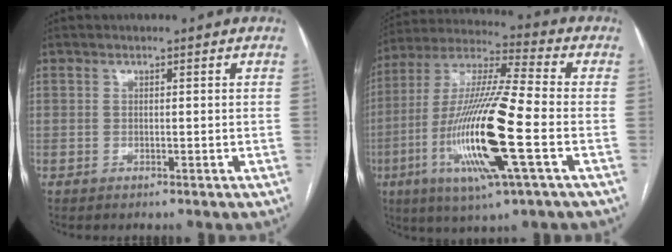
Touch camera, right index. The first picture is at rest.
{"total": 19.5, "force": [-5.5, 1.1, 18.7], "torque": [-0.389, -0.021, -0.104]}